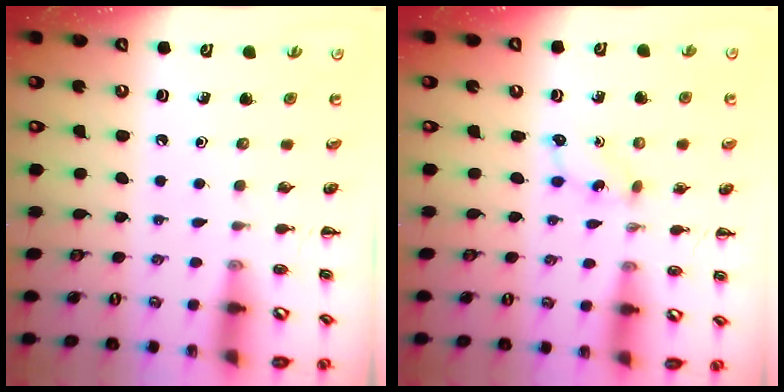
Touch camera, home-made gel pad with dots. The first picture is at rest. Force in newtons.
{"total": 2.0, "press": 2.0, "slide": 0.6}